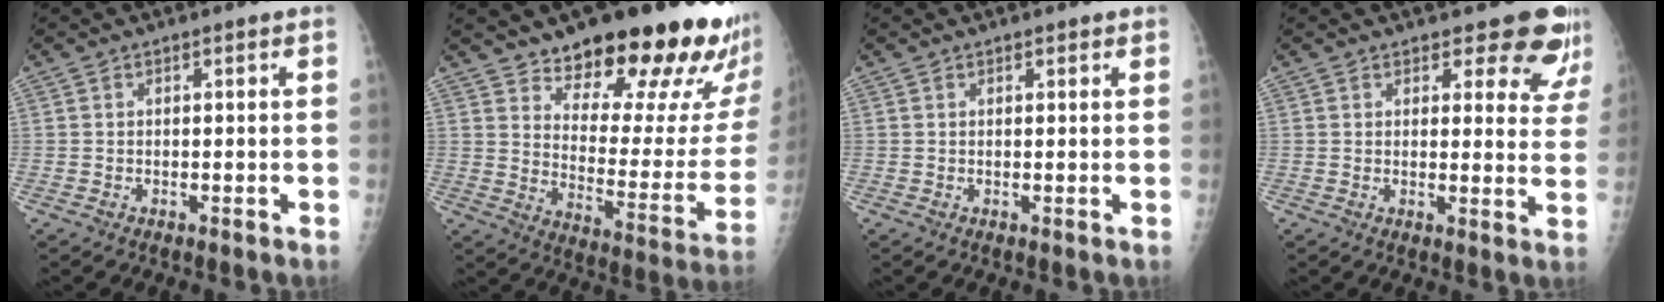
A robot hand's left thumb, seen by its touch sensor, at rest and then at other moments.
{"total": 25.6, "force": [19.3, 8.2, 14.6], "torque": [-0.161, -0.127, 0.257]}
{"total": 0.7, "force": [0.6, 0.4, 0.1], "torque": [0.006, -0.004, 0.004]}
{"total": 9.2, "force": [8.1, 3.6, 2.5], "torque": [0.013, -0.055, 0.073]}